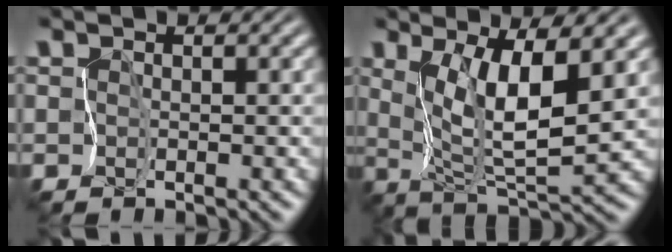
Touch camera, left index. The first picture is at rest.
{"total": 5.7, "force": [1.9, 1.3, 5.3], "torque": [-0.103, -0.020, 0.042]}